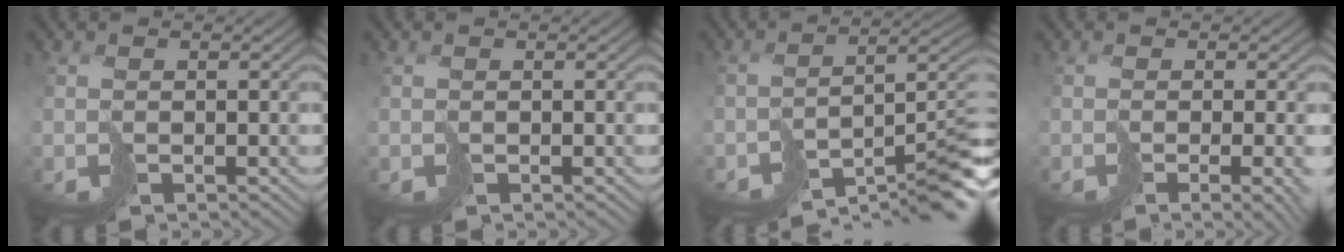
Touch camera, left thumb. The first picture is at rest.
{"total": 0.0}
{"total": 11.0, "force": [-7.6, 2.5, 7.5], "torque": [-0.111, -0.002, -0.114]}
{"total": 5.9, "force": [-1.8, 1.9, 5.2], "torque": [-0.054, -0.012, -0.017]}